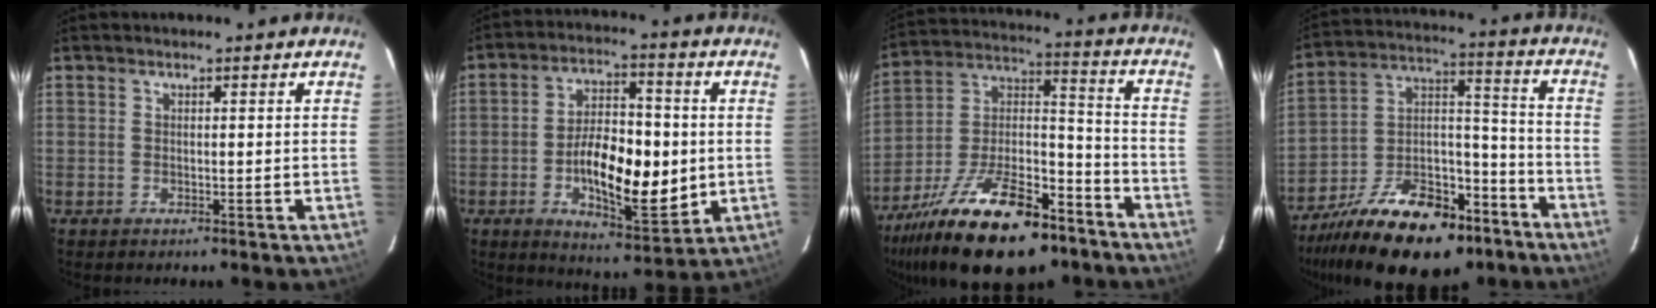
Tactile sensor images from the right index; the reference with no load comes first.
{"total": 15.4, "force": [-2.0, 5.8, 14.1], "torque": [-0.241, 0.007, -0.026]}
{"total": 24.0, "force": [-16.5, 7.8, 15.7], "torque": [-0.280, 0.001, -0.281]}
{"total": 22.9, "force": [-16.4, 8.4, 13.7], "torque": [-0.233, 0.012, -0.276]}